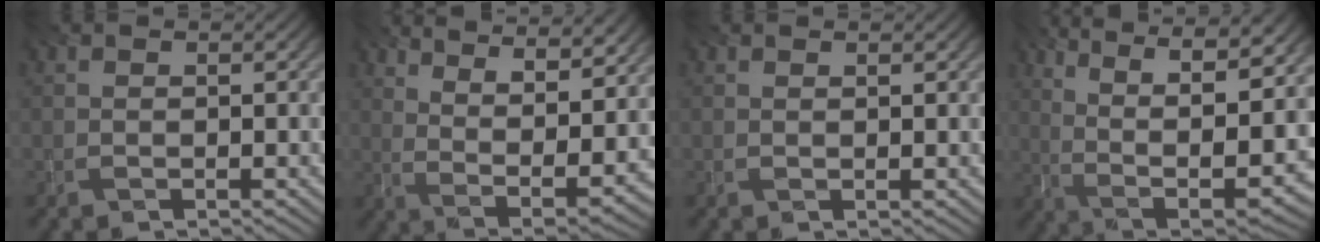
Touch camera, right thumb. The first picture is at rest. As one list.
[{"total": 13.5, "force": [8.6, 4.3, 9.5], "torque": [-0.165, 0.007, 0.126]}, {"total": 0.8, "force": [0.6, 0.1, 0.5], "torque": [-0.010, 0.000, 0.014]}, {"total": 15.1, "force": [5.6, 6.1, 12.6], "torque": [-0.221, 0.024, 0.101]}]